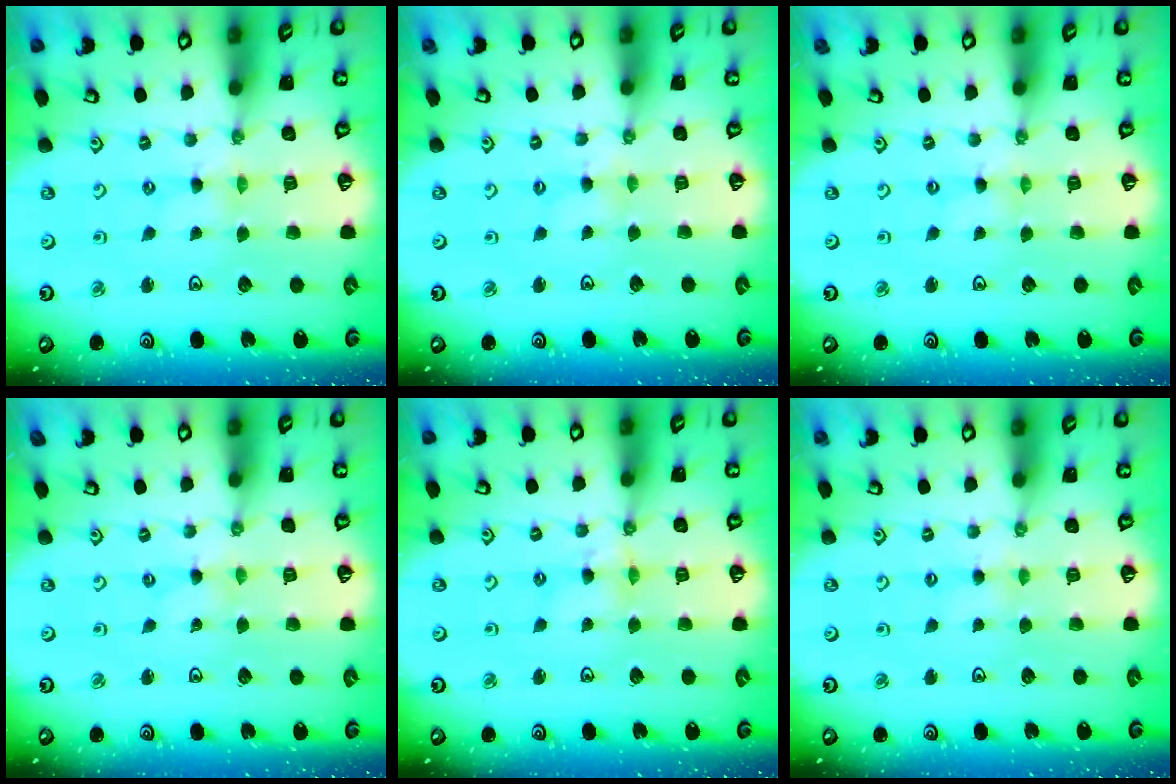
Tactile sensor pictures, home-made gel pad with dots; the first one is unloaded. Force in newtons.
{"total": 1.0, "press": 1.0, "slide": 0.2}
{"total": 0.0}
{"total": 0.0}
{"total": 4.0, "press": 3.9, "slide": 0.4}
{"total": 2.5, "press": 2.5, "slide": 0.3}